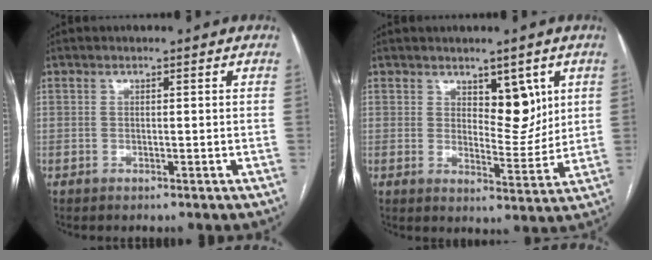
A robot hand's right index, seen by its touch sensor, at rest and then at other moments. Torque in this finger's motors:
{"motor_torque": [0.15, 0.31, 0.14, 0.00]}